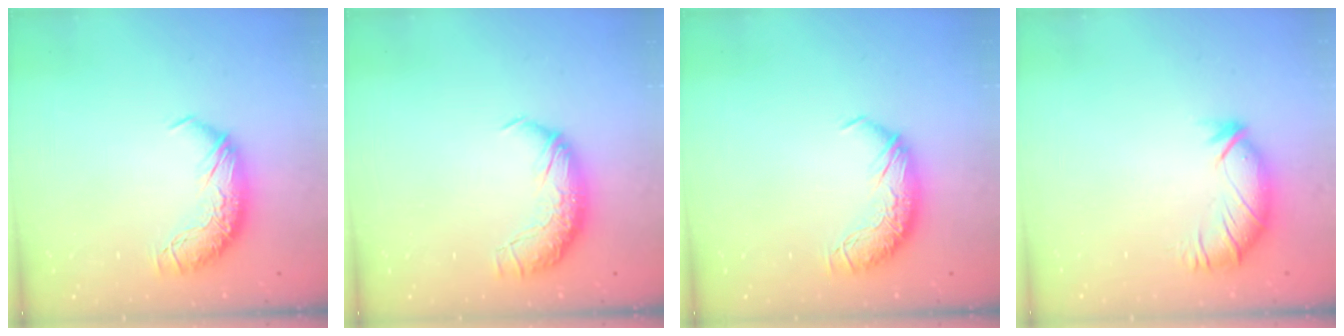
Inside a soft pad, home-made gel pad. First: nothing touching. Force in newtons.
{"total": 2.4, "press": 1.1, "slide": 2.2}
{"total": 0.0}
{"total": 3.1, "press": 2.4, "slide": 1.9}